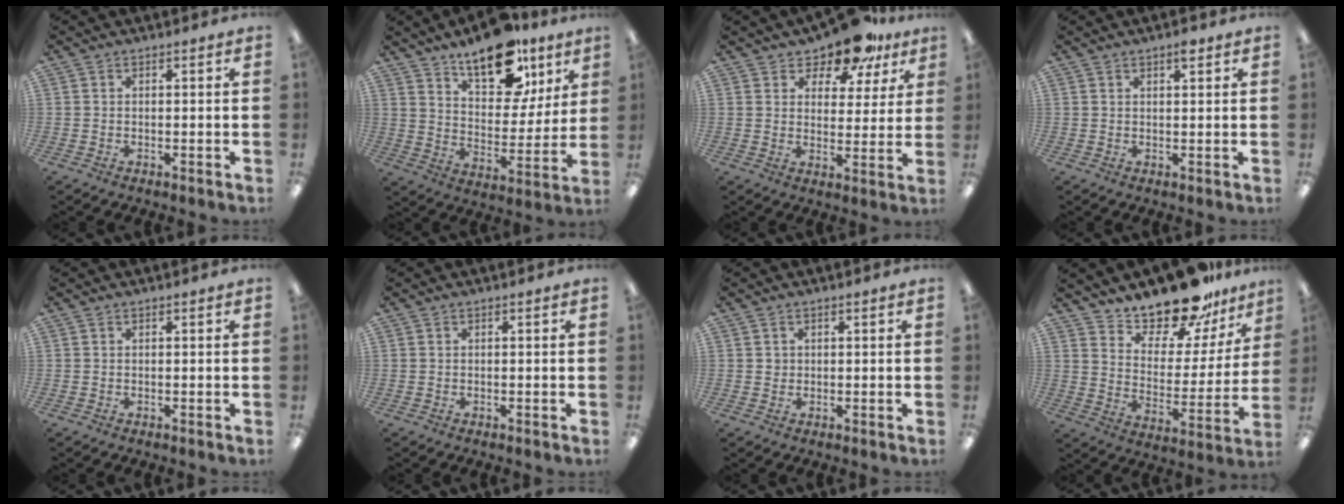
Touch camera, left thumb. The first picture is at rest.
{"total": 18.2, "force": [12.8, 8.6, 9.6], "torque": [-0.137, -0.075, 0.220]}
{"total": 12.4, "force": [10.2, 5.1, 5.0], "torque": [-0.079, -0.064, 0.185]}
{"total": 2.3, "force": [1.8, 0.6, 1.4], "torque": [-0.013, -0.005, 0.027]}
{"total": 0.0}
{"total": 0.0}
{"total": 1.1, "force": [0.3, 1.0, 0.1], "torque": [-0.003, 0.005, 0.006]}
{"total": 18.0, "force": [16.2, 5.7, 5.4], "torque": [-0.097, -0.131, 0.286]}